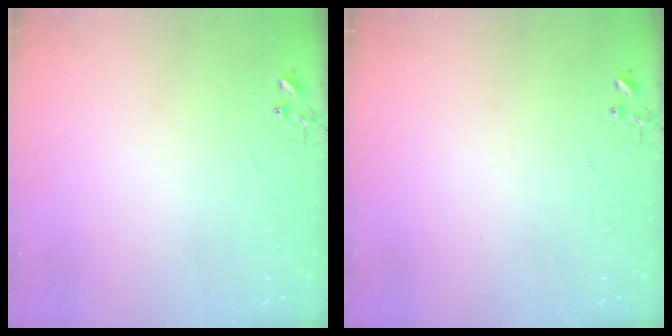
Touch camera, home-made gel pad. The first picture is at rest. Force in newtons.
{"total": 0.0}